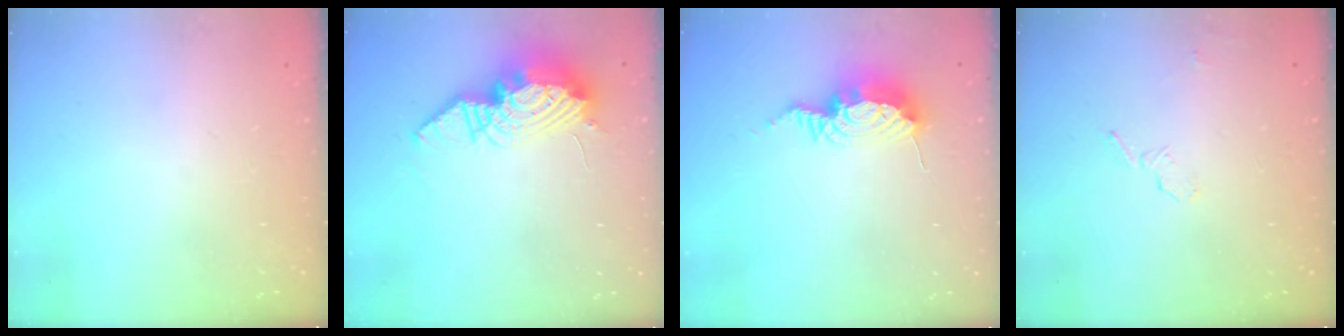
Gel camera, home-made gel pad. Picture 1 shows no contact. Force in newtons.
{"total": 18.4, "press": 15.1, "slide": 10.5}
{"total": 10.1, "press": 10.0, "slide": 1.0}
{"total": 5.3, "press": 5.1, "slide": 1.7}